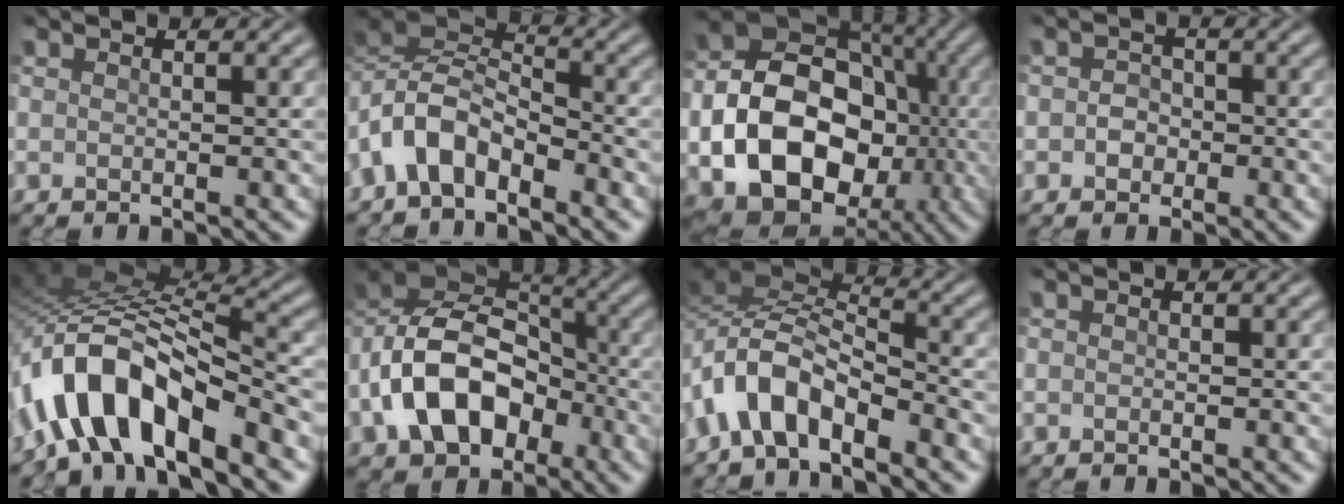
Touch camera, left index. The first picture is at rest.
{"total": 5.9, "force": [-3.3, 3.3, 3.6], "torque": [-0.065, 0.005, -0.080]}
{"total": 15.0, "force": [-3.3, 11.2, 9.4], "torque": [-0.140, -0.011, -0.061]}
{"total": 1.6, "force": [-0.4, 1.5, 0.6], "torque": [-0.006, 0.000, -0.012]}
{"total": 10.7, "force": [-6.3, 4.1, 7.6], "torque": [-0.130, 0.014, -0.121]}
{"total": 11.3, "force": [-3.8, 7.6, 7.4], "torque": [-0.144, 0.007, -0.082]}
{"total": 5.7, "force": [-3.7, 2.5, 3.5], "torque": [-0.057, 0.005, -0.083]}
{"total": 0.0}